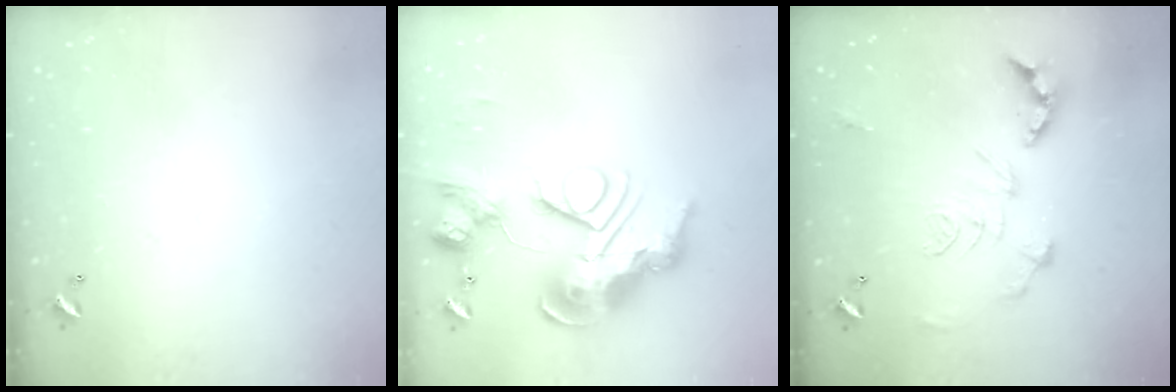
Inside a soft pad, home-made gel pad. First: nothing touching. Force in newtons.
{"total": 0.7, "press": 0.7, "slide": 0.0}
{"total": 2.9, "press": 2.3, "slide": 1.7}